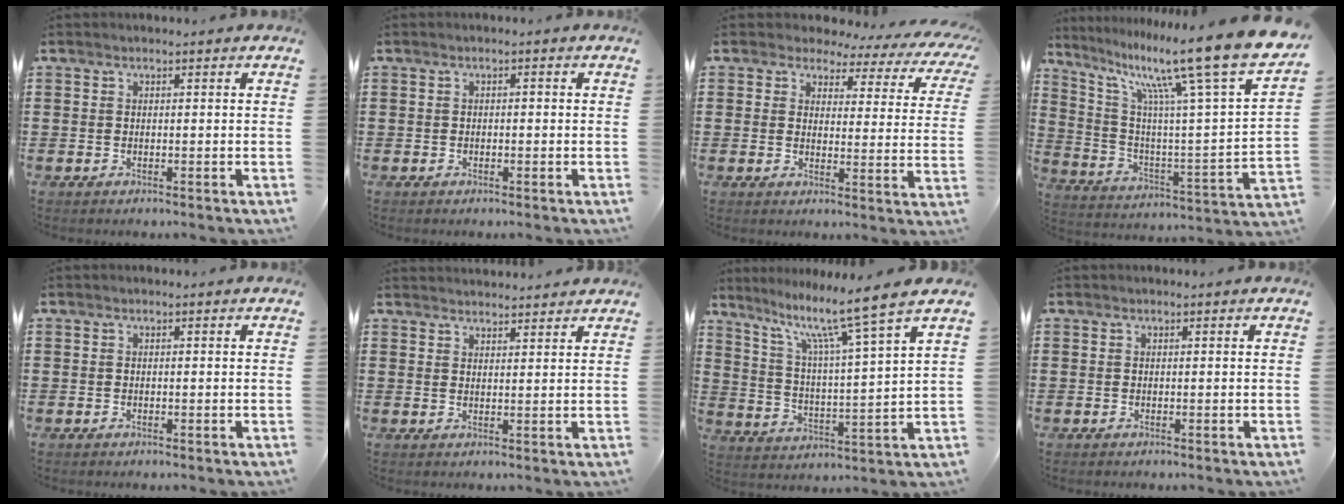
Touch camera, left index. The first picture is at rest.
{"total": 0.7, "force": [-0.2, 0.4, 0.5], "torque": [-0.012, 0.000, -0.004]}
{"total": 3.0, "force": [2.4, 1.7, 0.8], "torque": [-0.034, -0.014, 0.035]}
{"total": 16.2, "force": [11.7, 0.7, 11.2], "torque": [-0.217, -0.085, 0.178]}
{"total": 0.0}
{"total": 2.2, "force": [2.2, -0.1, -0.1], "torque": [-0.004, -0.003, 0.044]}
{"total": 10.1, "force": [7.7, -0.2, 6.5], "torque": [-0.137, -0.048, 0.118]}
{"total": 0.0}